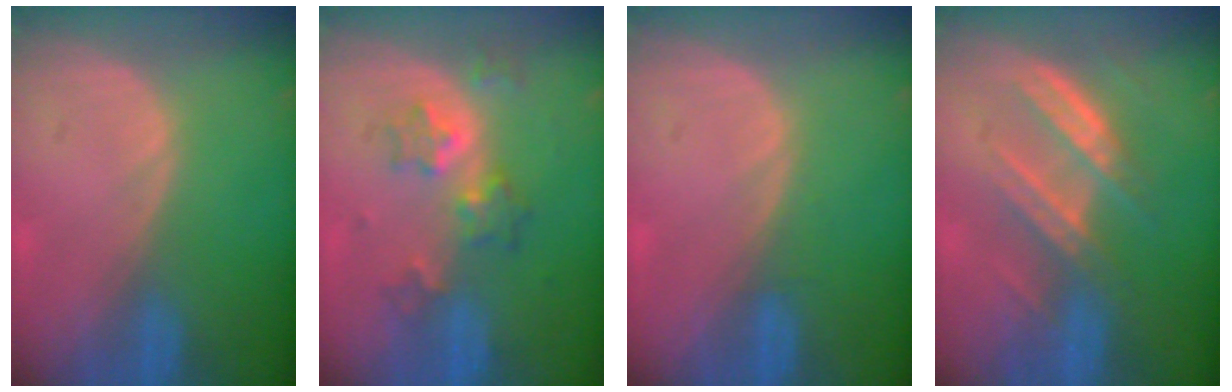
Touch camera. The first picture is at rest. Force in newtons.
{"total": 6.4, "press": 5.5, "slide": 3.2}
{"total": 0.6, "press": 0.6, "slide": 0.2}
{"total": 6.5, "press": 6.3, "slide": 1.4}